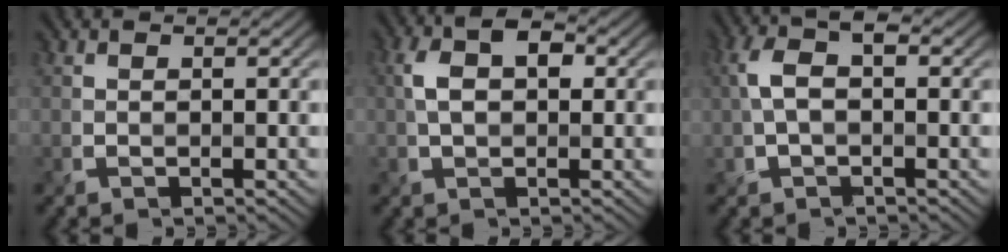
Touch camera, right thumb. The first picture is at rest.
{"total": 5.5, "force": [0.9, 3.3, 4.3], "torque": [-0.083, 0.009, 0.006]}
{"total": 5.3, "force": [0.7, 2.8, 4.4], "torque": [-0.101, 0.012, 0.008]}